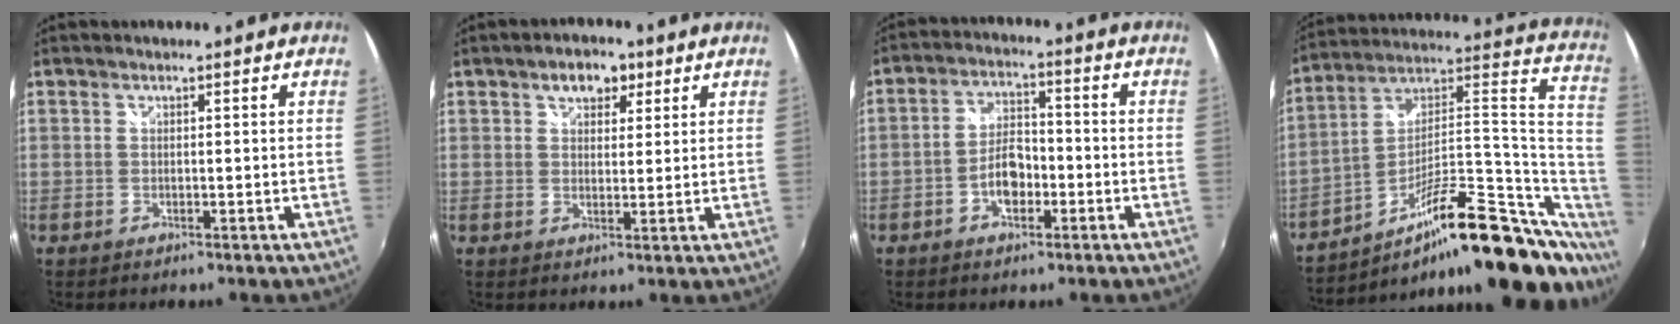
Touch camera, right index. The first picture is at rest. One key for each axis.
{"total": 5.2, "fx": 2.8, "fy": 3.4, "fz": 2.9, "tx": -0.041, "ty": 0.017, "tz": 0.043}
{"total": 6.3, "fx": -2.6, "fy": 3.4, "fz": 4.6, "tx": -0.091, "ty": 0.012, "tz": -0.043}
{"total": 27.7, "fx": -13.8, "fy": 8.9, "fz": 22.4, "tx": -0.290, "ty": 0.029, "tz": -0.208}